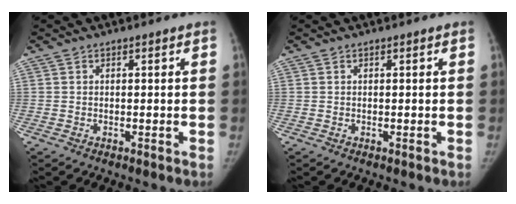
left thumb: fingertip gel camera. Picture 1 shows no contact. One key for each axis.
{"total": 0.0}